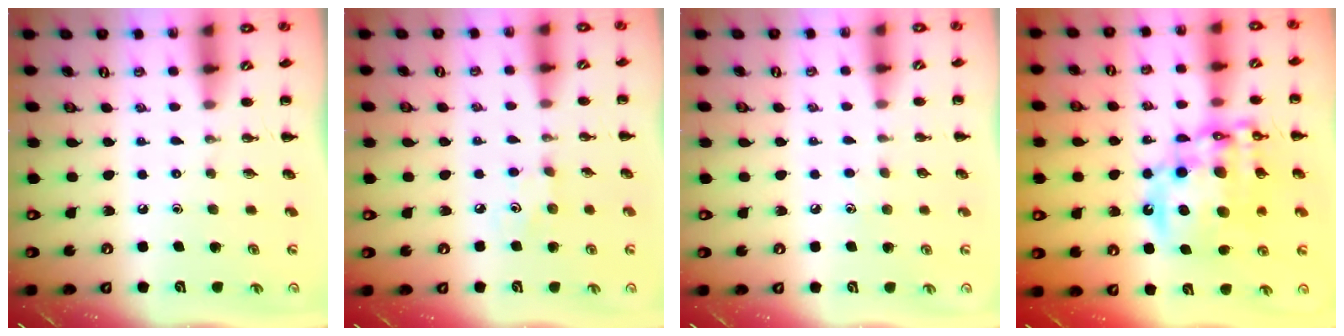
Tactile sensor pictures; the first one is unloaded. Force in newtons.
{"total": 3.4, "press": 3.3, "slide": 0.9}
{"total": 3.6, "press": 3.5, "slide": 0.8}
{"total": 20.4, "press": 19.9, "slide": 4.7}